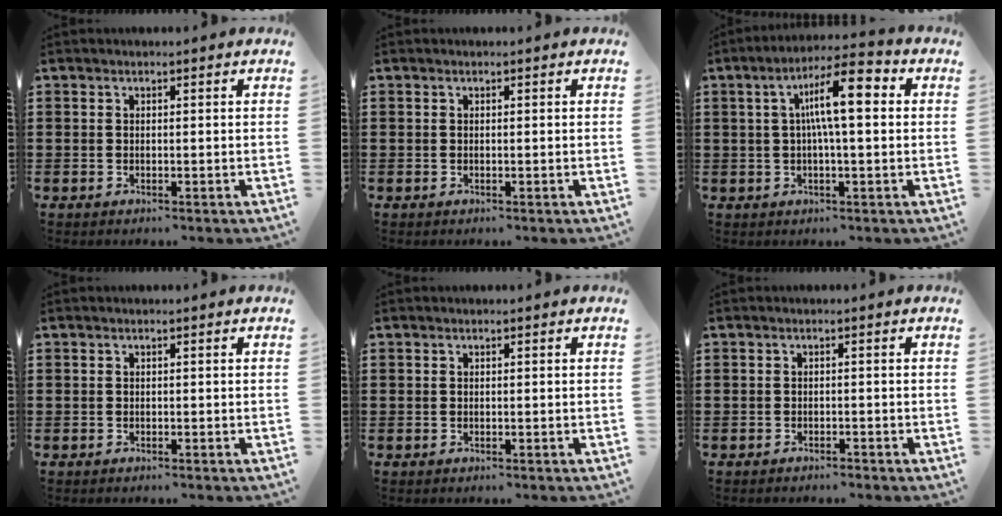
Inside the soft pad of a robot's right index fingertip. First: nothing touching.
{"total": 0.0}
{"total": 9.5, "force": [1.8, 2.2, 9.1], "torque": [-0.159, 0.003, 0.023]}
{"total": 0.0}
{"total": 0.0}
{"total": 1.0, "force": [-1.0, 0.1, 0.1], "torque": [-0.005, 0.000, -0.021]}